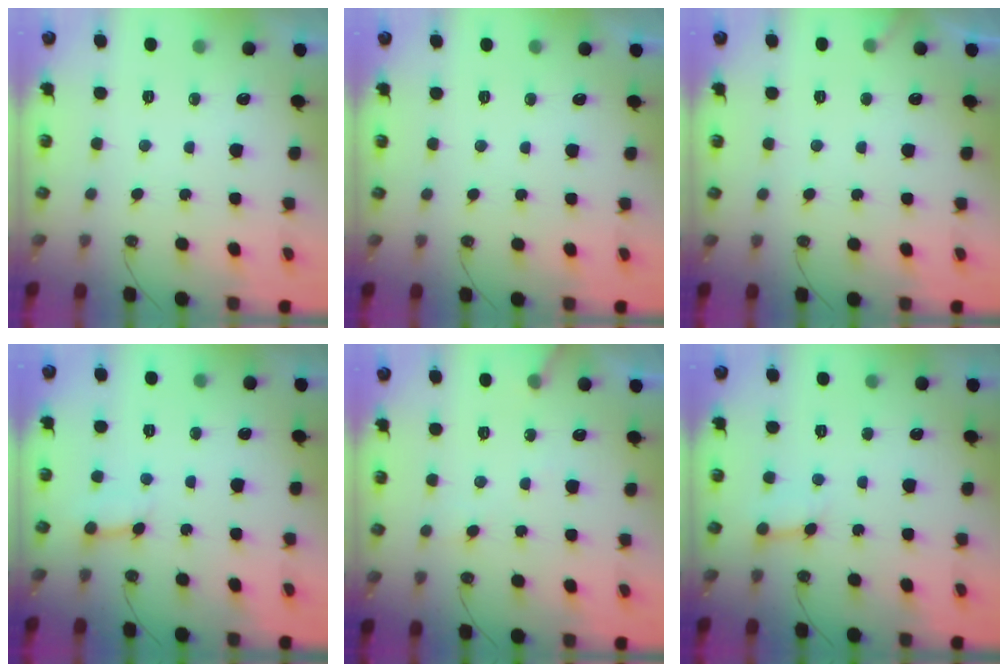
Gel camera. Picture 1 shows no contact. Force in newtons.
{"total": 0.0}
{"total": 4.4, "press": 4.4, "slide": 0.3}
{"total": 3.9, "press": 3.9, "slide": 0.2}
{"total": 7.4, "press": 7.3, "slide": 0.4}
{"total": 5.0, "press": 5.0, "slide": 0.4}